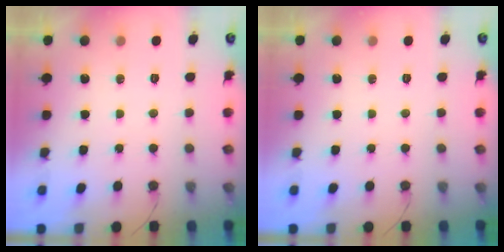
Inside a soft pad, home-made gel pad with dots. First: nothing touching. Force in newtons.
{"total": 0.0}